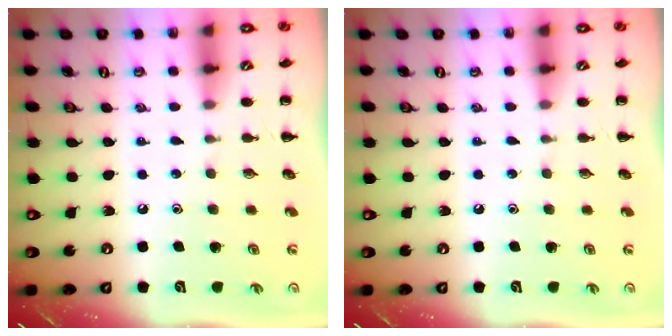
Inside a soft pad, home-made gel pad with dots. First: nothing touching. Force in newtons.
{"total": 0.0}